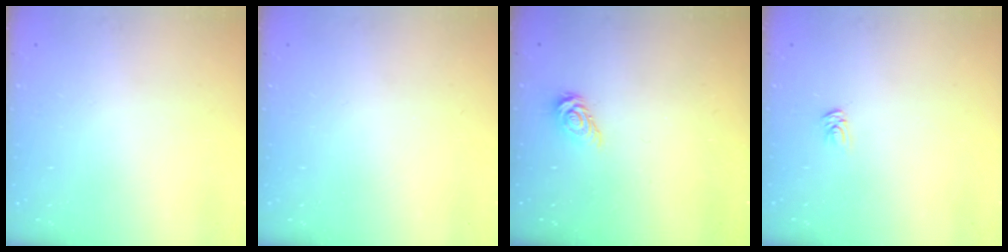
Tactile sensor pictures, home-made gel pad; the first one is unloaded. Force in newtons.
{"total": 0.0}
{"total": 5.1, "press": 5.1, "slide": 0.4}
{"total": 2.6, "press": 2.6, "slide": 0.3}